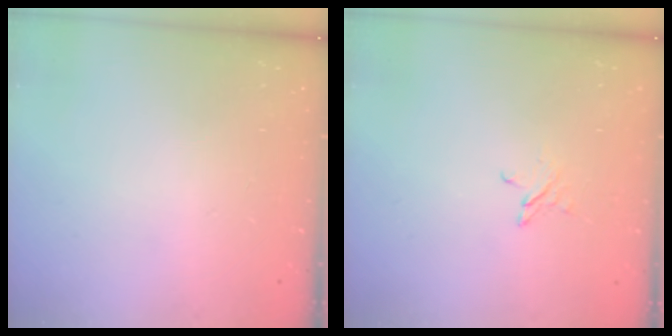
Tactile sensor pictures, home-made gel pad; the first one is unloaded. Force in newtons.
{"total": 2.4, "press": 2.4, "slide": 0.2}